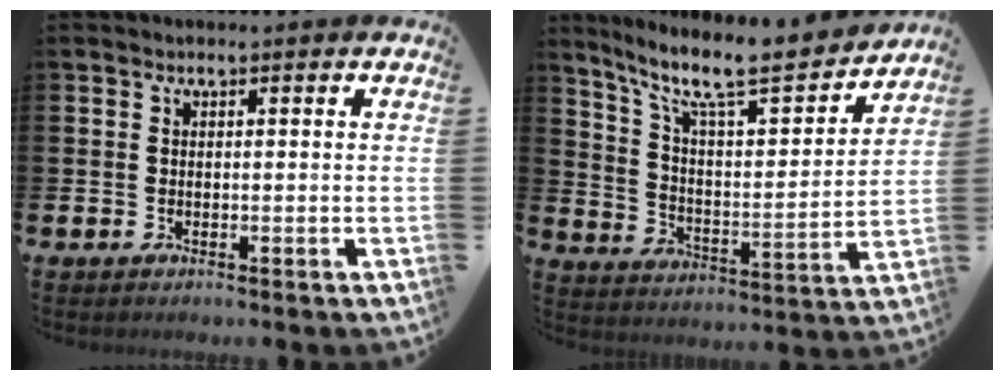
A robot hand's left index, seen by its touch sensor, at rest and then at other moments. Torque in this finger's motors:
{"motor_torque": [0.98, -1.16, 0.65, 0.21]}